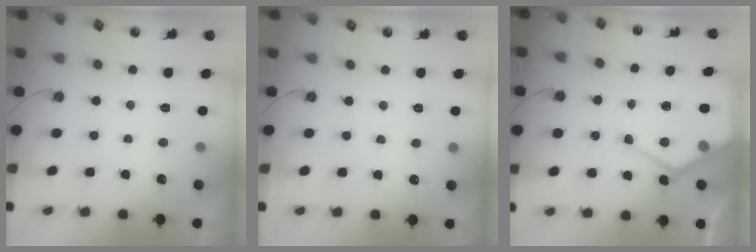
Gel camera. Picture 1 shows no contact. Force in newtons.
{"total": 2.8, "press": 2.8, "slide": 0.5}
{"total": 11.2, "press": 11.2, "slide": 1.1}